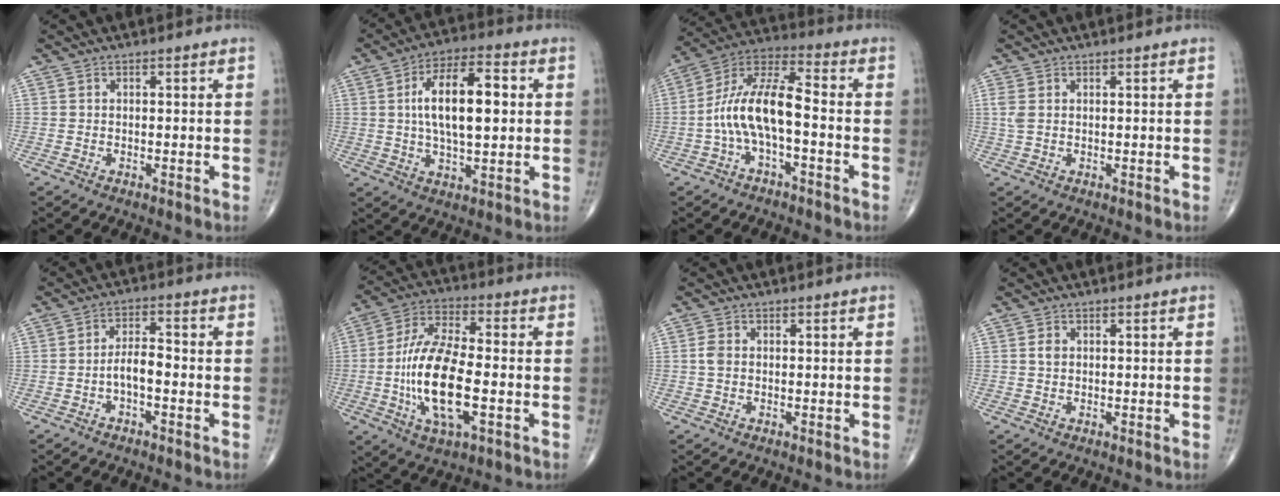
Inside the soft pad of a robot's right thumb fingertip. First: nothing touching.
{"total": 14.5, "force": [1.9, 6.2, 12.9], "torque": [-0.211, 0.010, 0.029]}
{"total": 12.6, "force": [-2.5, 4.9, 11.3], "torque": [-0.222, 0.050, -0.054]}
{"total": 2.0, "force": [0.5, 1.1, 1.5], "torque": [-0.051, 0.008, 0.015]}
{"total": 4.5, "force": [-1.5, 1.9, 3.8], "torque": [-0.061, 0.025, -0.032]}
{"total": 17.3, "force": [-3.2, 6.9, 15.5], "torque": [-0.303, 0.016, -0.061]}
{"total": 1.9, "force": [0.0, 1.4, 1.3], "torque": [-0.029, 0.002, -0.002]}
{"total": 1.4, "force": [0.3, 1.0, 0.9], "torque": [-0.015, 0.002, 0.005]}